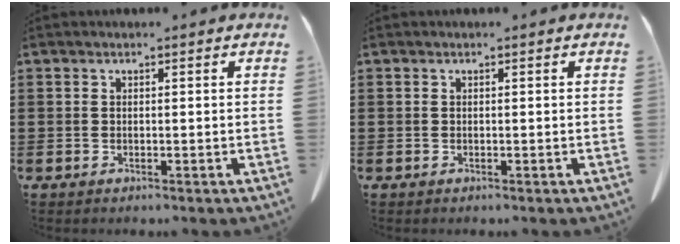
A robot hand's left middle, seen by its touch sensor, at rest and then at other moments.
{"total": 0.0}